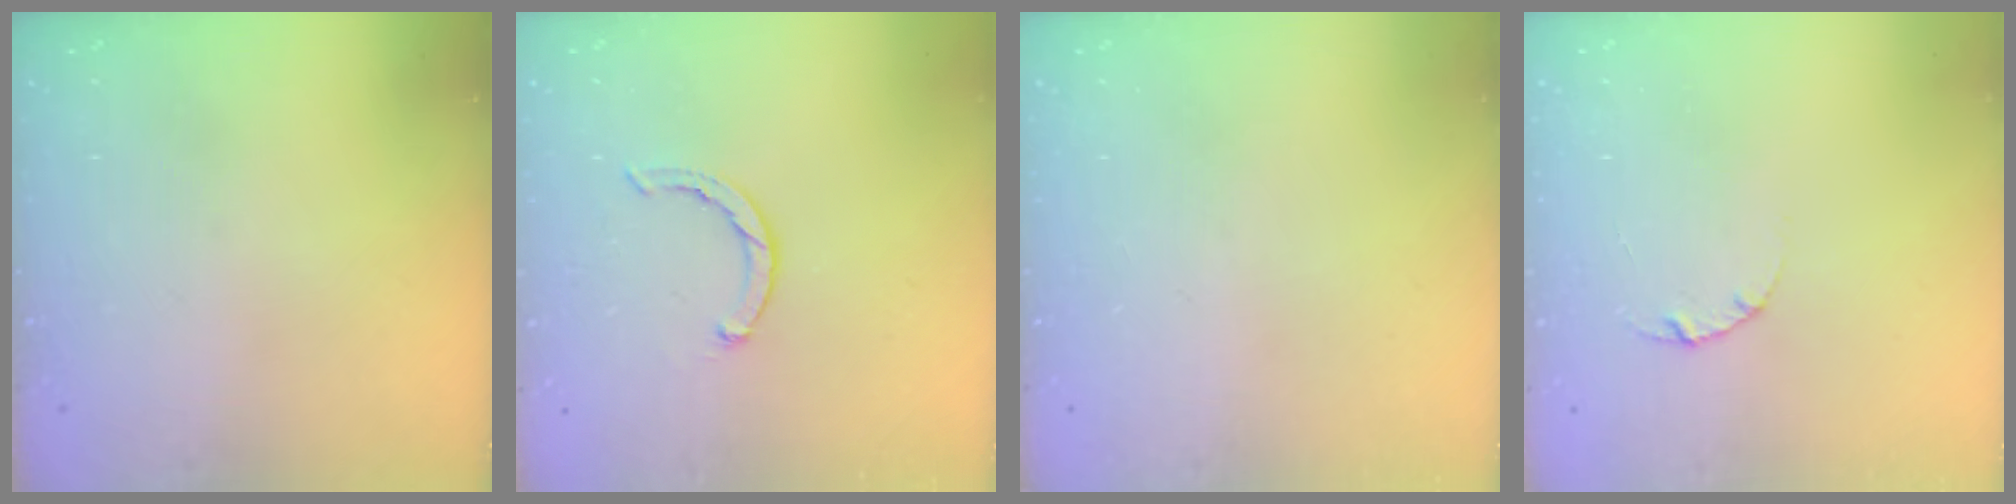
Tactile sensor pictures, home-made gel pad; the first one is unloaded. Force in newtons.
{"total": 2.3, "press": 2.2, "slide": 0.5}
{"total": 0.0}
{"total": 3.0, "press": 3.0, "slide": 0.4}